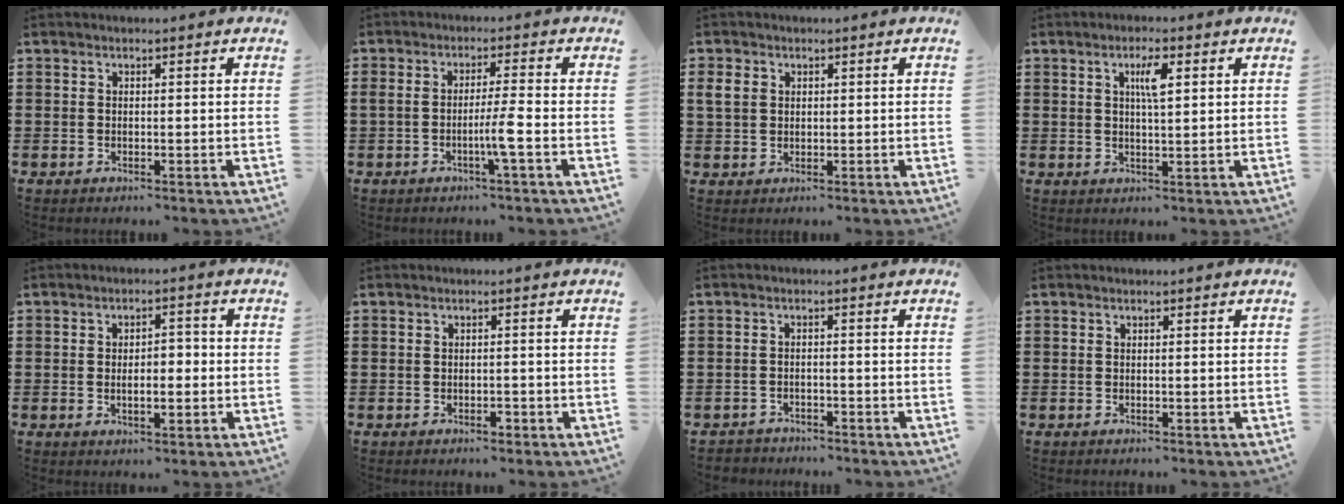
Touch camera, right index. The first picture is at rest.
{"total": 4.3, "force": [-1.4, -0.3, 4.1], "torque": [-0.080, -0.011, -0.031]}
{"total": 2.6, "force": [0.9, 2.2, 1.2], "torque": [-0.032, 0.010, 0.015]}
{"total": 4.0, "force": [1.4, 1.0, 3.6], "torque": [-0.068, 0.007, 0.018]}
{"total": 4.4, "force": [-0.5, 2.0, 3.9], "torque": [-0.056, 0.000, -0.016]}
{"total": 0.9, "force": [-0.6, 0.4, 0.6], "torque": [-0.014, -0.005, -0.011]}
{"total": 1.6, "force": [-1.5, 0.5, -0.2], "torque": [-0.003, 0.003, -0.035]}
{"total": 0.0}